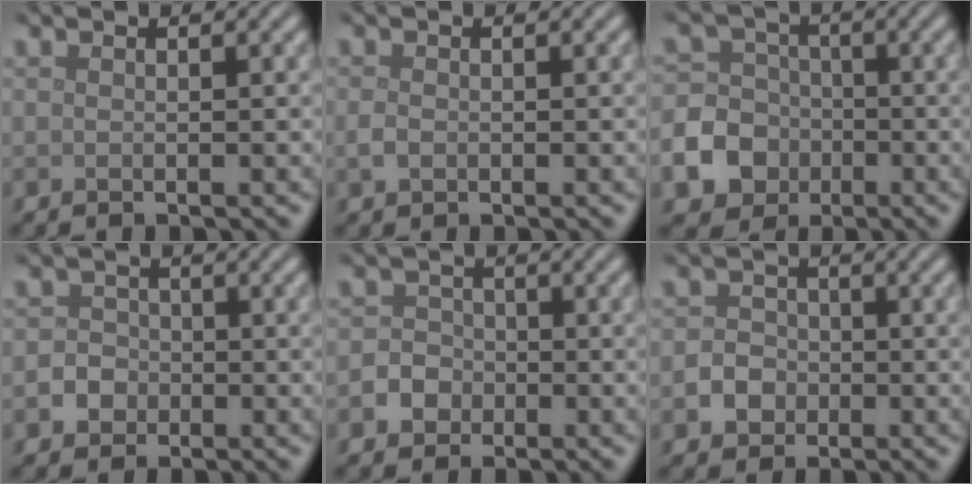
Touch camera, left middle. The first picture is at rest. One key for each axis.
{"total": 1.0, "fx": -0.2, "fy": 0.8, "fz": 0.6, "tx": -0.013, "ty": -0.002, "tz": -0.006}
{"total": 8.8, "fx": -3.4, "fy": 7.7, "fz": 2.5, "tx": -0.053, "ty": -0.020, "tz": -0.088}
{"total": 2.4, "fx": -0.8, "fy": 2.2, "fz": 0.7, "tx": 0.005, "ty": 0.001, "tz": -0.021}
{"total": 2.9, "fx": -1.1, "fy": 2.5, "fz": 0.8, "tx": 0.004, "ty": 0.002, "tz": -0.027}
{"total": 2.6, "fx": -0.8, "fy": 2.2, "fz": 1.0, "tx": -0.004, "ty": 0.001, "tz": -0.022}